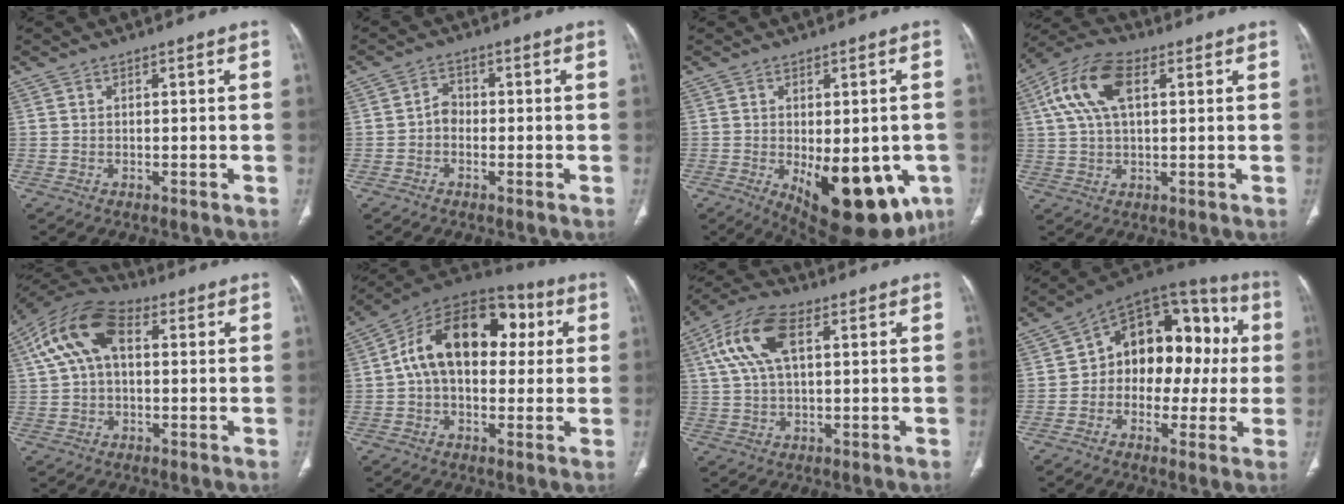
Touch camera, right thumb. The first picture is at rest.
{"total": 2.7, "force": [-0.8, 2.1, 1.5], "torque": [-0.011, 0.013, -0.023]}
{"total": 19.6, "force": [-6.5, 9.3, 15.9], "torque": [-0.156, -0.013, -0.065]}
{"total": 12.1, "force": [3.7, 6.3, 9.7], "torque": [-0.201, 0.023, 0.067]}
{"total": 13.6, "force": [3.4, 8.0, 10.5], "torque": [-0.202, 0.037, 0.054]}
{"total": 19.7, "force": [3.3, 12.5, 14.9], "torque": [-0.208, 0.038, 0.040]}
{"total": 11.8, "force": [3.8, 5.7, 9.6], "torque": [-0.206, 0.021, 0.070]}
{"total": 19.2, "force": [0.8, 12.7, 14.4], "torque": [-0.148, 0.053, 0.002]}